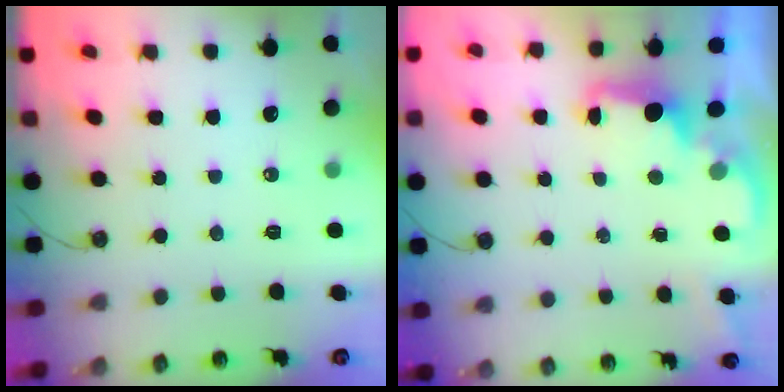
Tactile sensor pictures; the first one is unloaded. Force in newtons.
{"total": 2.2, "press": 2.1, "slide": 0.7}